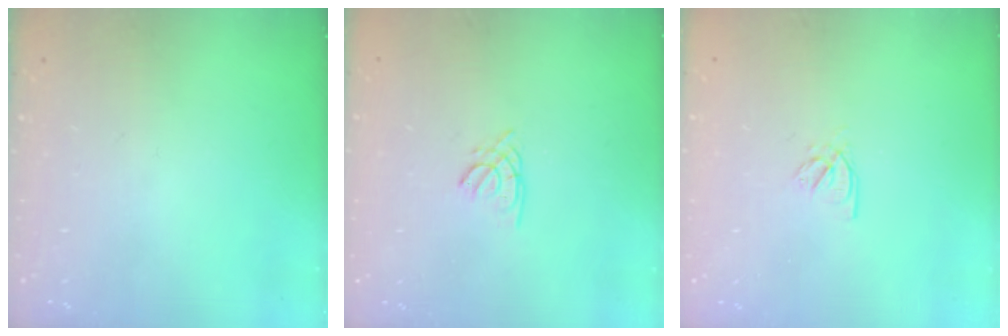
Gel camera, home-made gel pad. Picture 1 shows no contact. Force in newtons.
{"total": 1.6, "press": 1.5, "slide": 0.4}
{"total": 2.0, "press": 2.0, "slide": 0.4}